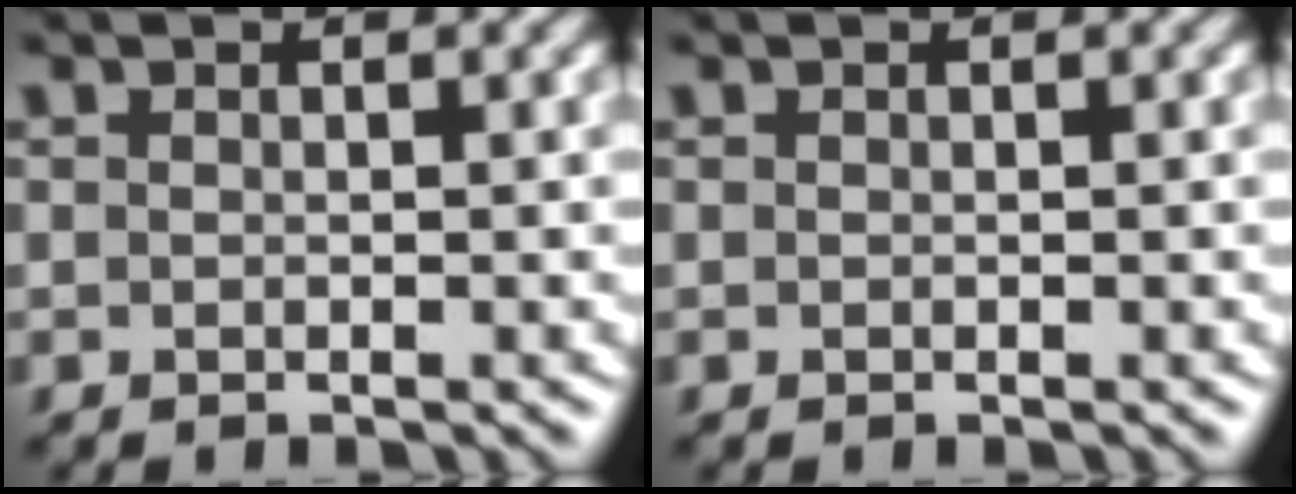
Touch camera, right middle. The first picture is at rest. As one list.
[{"total": 0.0}]